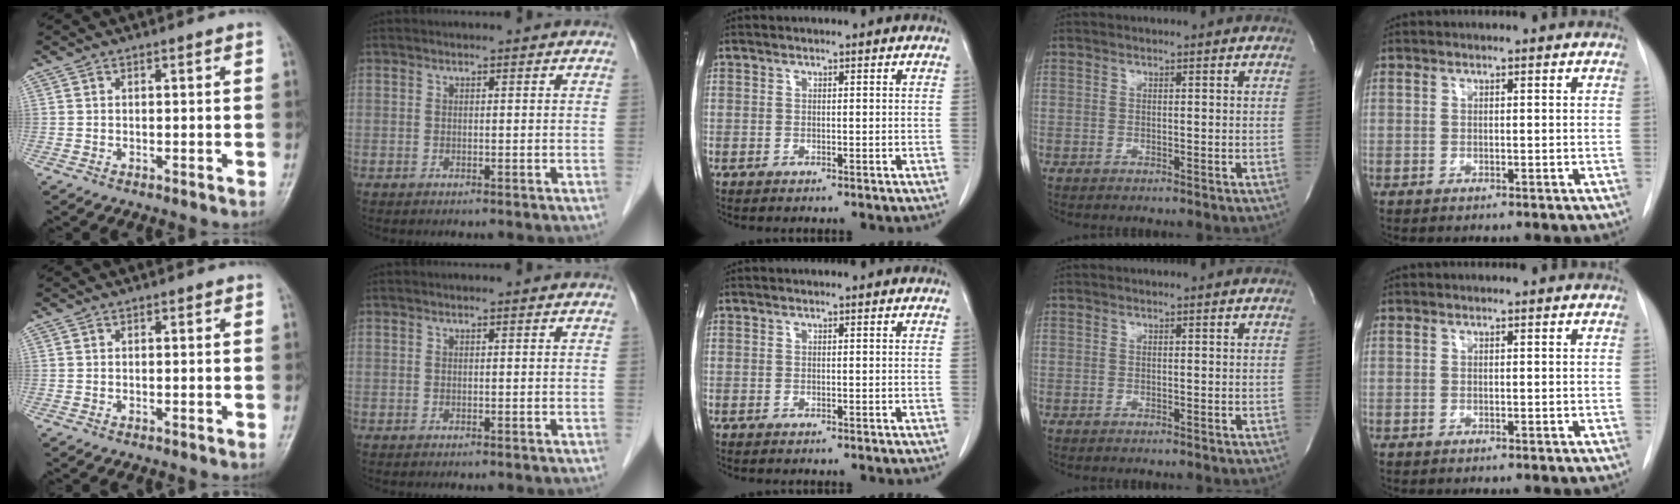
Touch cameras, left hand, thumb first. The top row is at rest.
{}